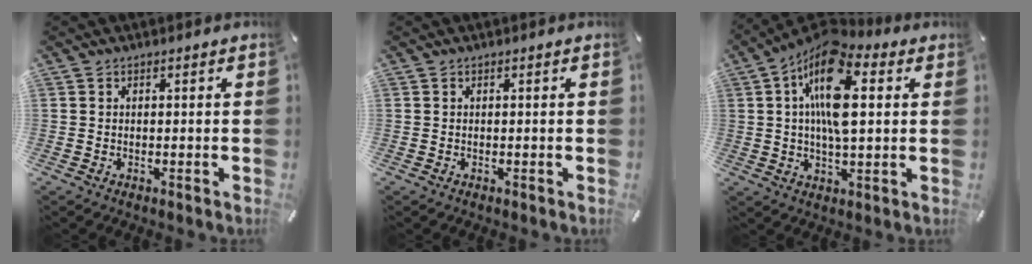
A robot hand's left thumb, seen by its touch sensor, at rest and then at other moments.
{"total": 0.0}
{"total": 15.4, "force": [3.9, 6.9, 13.2], "torque": [-0.250, -0.007, 0.064]}